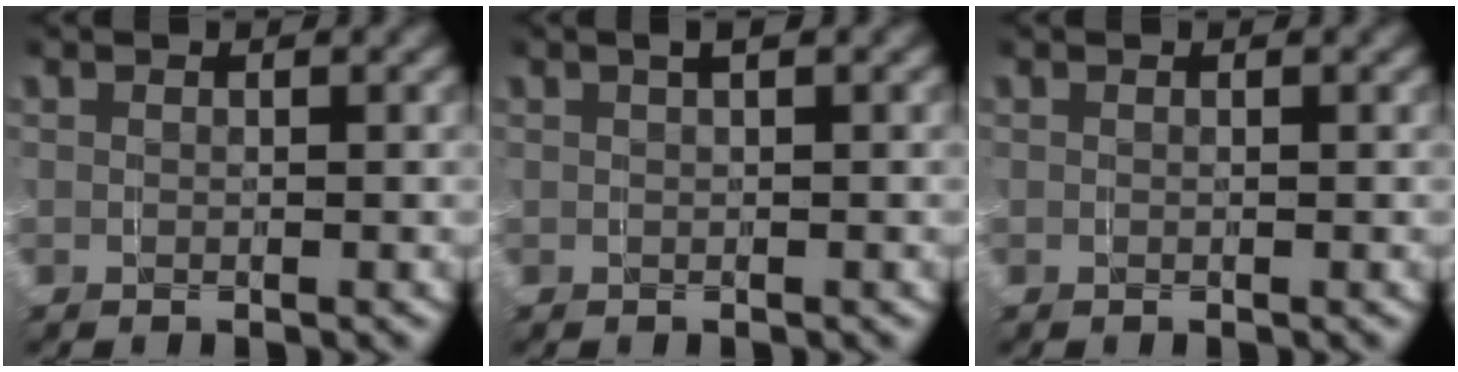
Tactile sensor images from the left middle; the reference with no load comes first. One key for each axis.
{"total": 1.4, "fx": 0.7, "fy": 0.3, "fz": 1.2, "tx": -0.012, "ty": 0.014, "tz": 0.005}
{"total": 0.0}